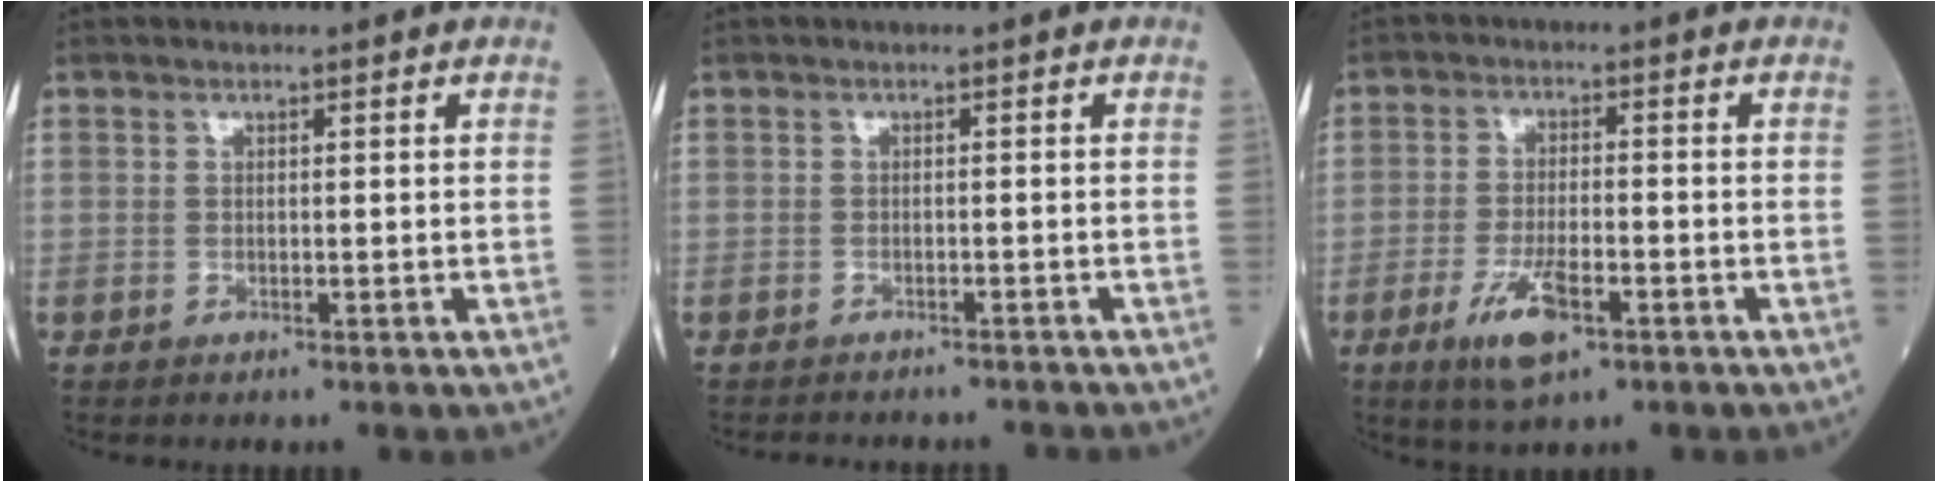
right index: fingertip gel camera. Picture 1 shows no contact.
{"total": 7.0, "force": [-6.7, 1.4, 1.6], "torque": [-0.015, -0.005, -0.078]}
{"total": 7.0, "force": [-3.4, 2.0, 5.8], "torque": [-0.113, -0.011, -0.057]}